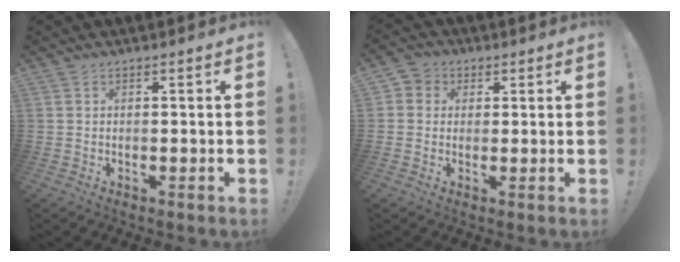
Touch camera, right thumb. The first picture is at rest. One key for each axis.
{"total": 3.9, "fx": 0.2, "fy": 3.7, "fz": 1.2, "tx": -0.018, "ty": 0.003, "tz": 0.004}